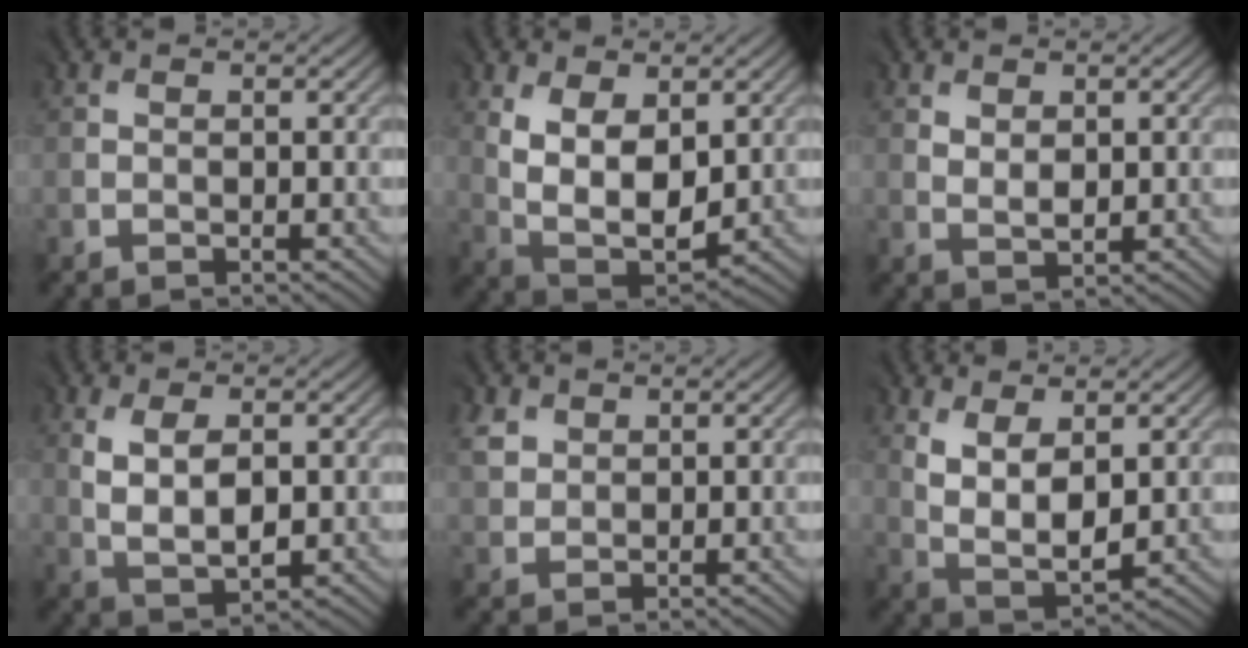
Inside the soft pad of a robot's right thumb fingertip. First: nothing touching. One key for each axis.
{"total": 8.0, "fx": 2.4, "fy": 4.5, "fz": 6.2, "tx": -0.146, "ty": -0.010, "tz": 0.051}
{"total": 2.1, "fx": 1.0, "fy": 1.2, "fz": 1.5, "tx": -0.030, "ty": -0.004, "tz": 0.022}
{"total": 4.9, "fx": 0.9, "fy": 2.5, "fz": 4.1, "tx": -0.082, "ty": -0.004, "tz": 0.023}
{"total": 2.2, "fx": 1.3, "fy": 1.8, "fz": 0.1, "tx": -0.012, "ty": 0.001, "tz": 0.028}
{"total": 5.7, "fx": 2.1, "fy": 2.6, "fz": 4.6, "tx": -0.102, "ty": -0.006, "tz": 0.043}